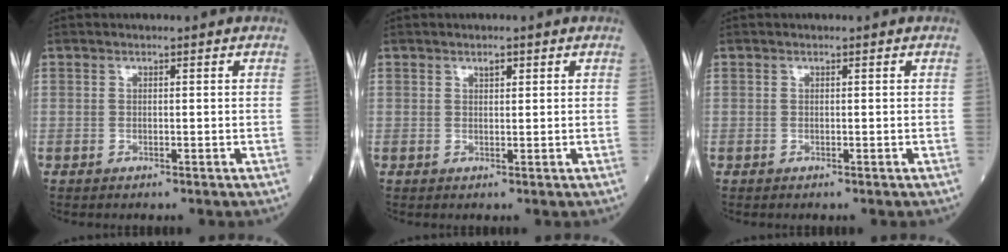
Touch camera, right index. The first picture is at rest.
{"total": 1.1, "force": [0.7, 0.4, 0.7], "torque": [-0.011, -0.001, 0.011]}
{"total": 0.0}